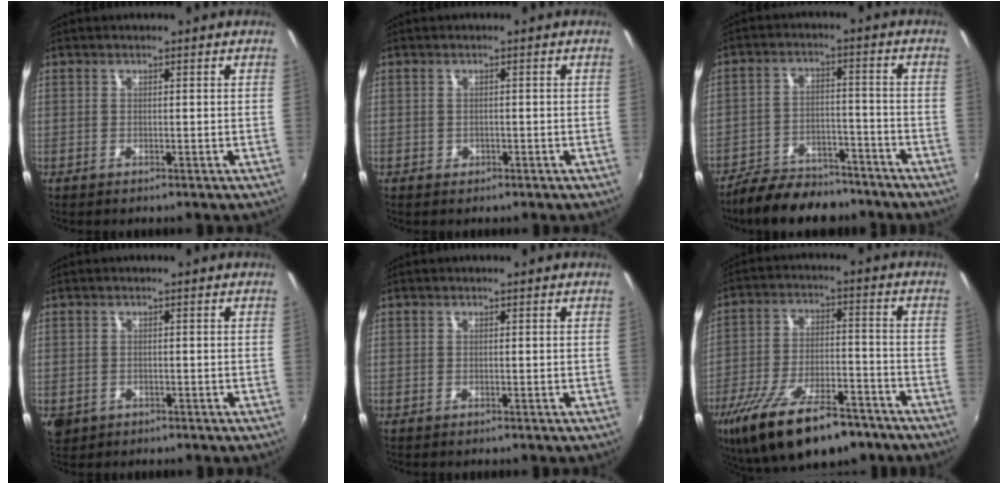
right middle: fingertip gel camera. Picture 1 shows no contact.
{"total": 1.2, "force": [-0.5, 1.1, 0.2], "torque": [-0.004, -0.003, -0.003]}
{"total": 12.7, "force": [-10.7, 4.8, 4.8], "torque": [-0.110, 0.002, -0.158]}
{"total": 4.0, "force": [-1.3, 3.2, 1.9], "torque": [-0.041, -0.009, -0.017]}
{"total": 0.0}
{"total": 20.4, "force": [-14.2, 7.6, 12.4], "torque": [-0.242, -0.036, -0.224]}